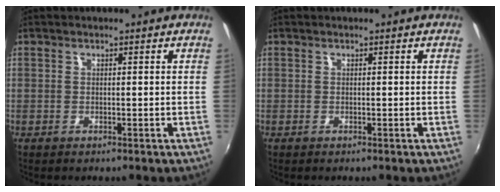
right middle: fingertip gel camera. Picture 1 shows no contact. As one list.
[{"total": 0.0}]